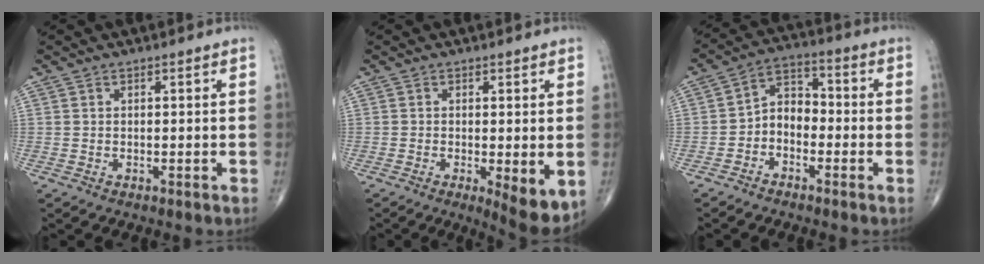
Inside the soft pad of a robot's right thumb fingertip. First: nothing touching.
{"total": 6.5, "force": [-1.4, 1.9, 6.1], "torque": [-0.084, -0.020, -0.020]}
{"total": 6.3, "force": [-2.1, 4.5, 3.8], "torque": [-0.040, 0.037, -0.056]}